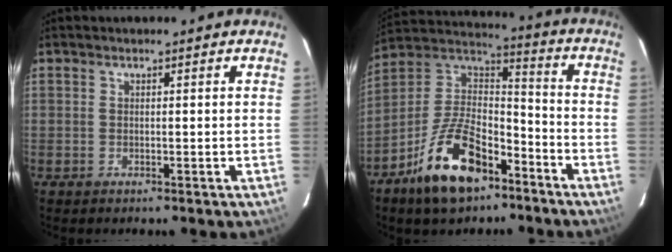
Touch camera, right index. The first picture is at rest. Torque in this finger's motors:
{"motor_torque": [1.10, -1.04, 0.87, 0.21]}